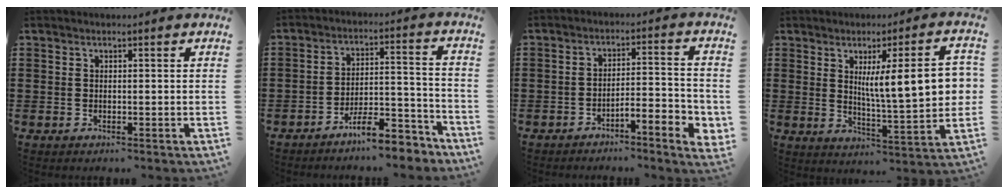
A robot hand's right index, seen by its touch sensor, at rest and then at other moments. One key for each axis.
{"total": 8.4, "fx": -7.3, "fy": 1.6, "fz": 3.7, "tx": -0.051, "ty": 0.026, "tz": -0.136}
{"total": 4.3, "fx": -3.5, "fy": 0.5, "fz": 2.6, "tx": -0.045, "ty": -0.004, "tz": -0.068}
{"total": 11.4, "fx": 2.6, "fy": 2.0, "fz": 11.0, "tx": -0.178, "ty": -0.002, "tz": 0.037}